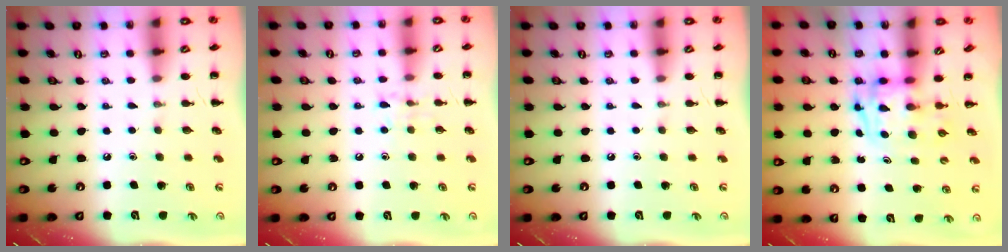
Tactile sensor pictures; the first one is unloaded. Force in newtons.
{"total": 6.3, "press": 6.2, "slide": 1.3}
{"total": 0.0}
{"total": 3.3, "press": 3.3, "slide": 0.5}